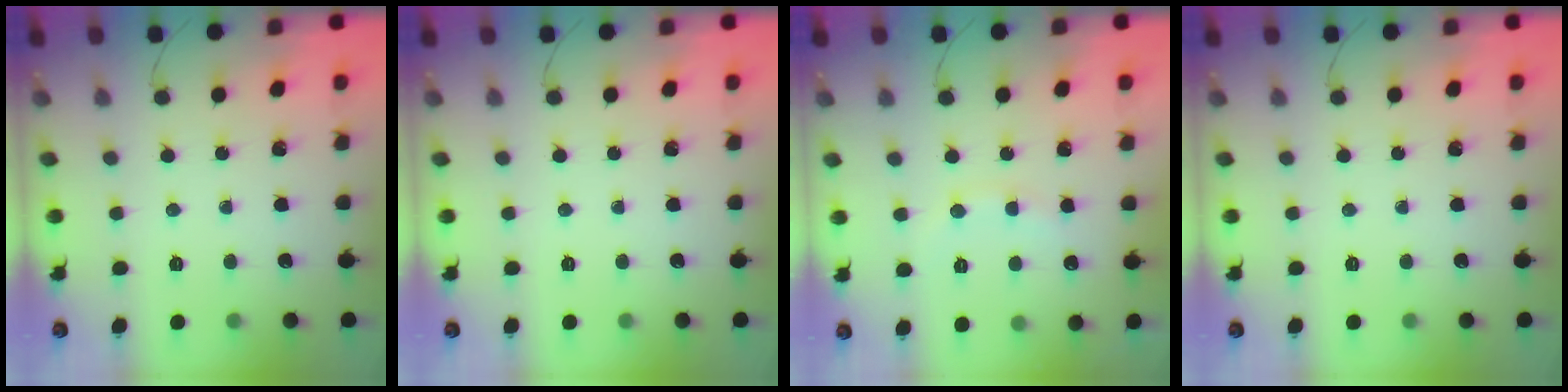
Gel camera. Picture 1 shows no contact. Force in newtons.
{"total": 0.0}
{"total": 8.2, "press": 8.0, "slide": 1.6}
{"total": 0.0}